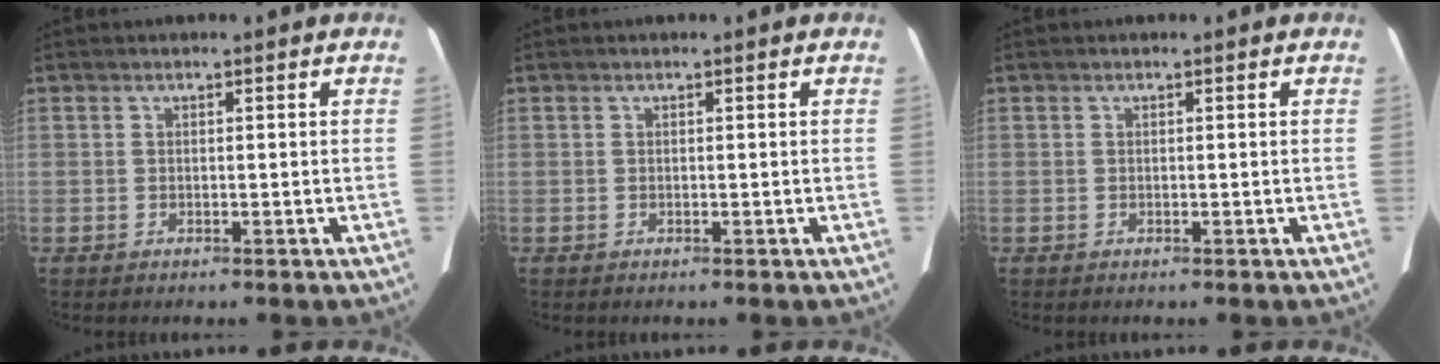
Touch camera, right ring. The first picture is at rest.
{"total": 0.0}
{"total": 0.0}